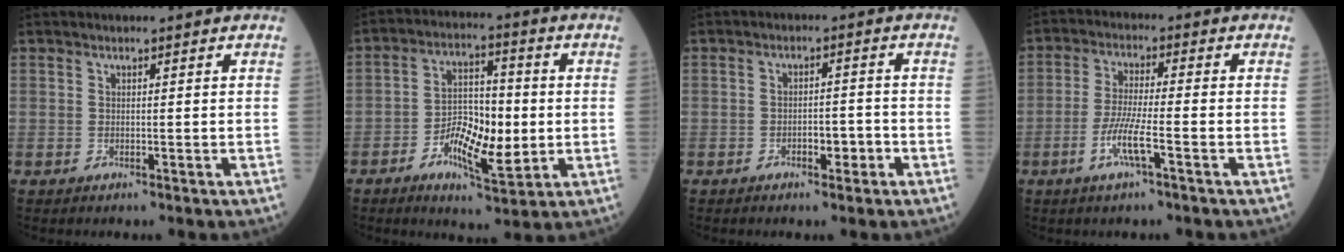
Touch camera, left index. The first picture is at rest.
{"total": 9.8, "force": [-2.4, 4.0, 8.6], "torque": [-0.157, 0.002, -0.040]}
{"total": 3.1, "force": [-1.7, 1.2, 2.4], "torque": [-0.034, 0.006, -0.026]}
{"total": 6.1, "force": [-2.7, 0.2, 5.4], "torque": [-0.113, -0.009, -0.056]}